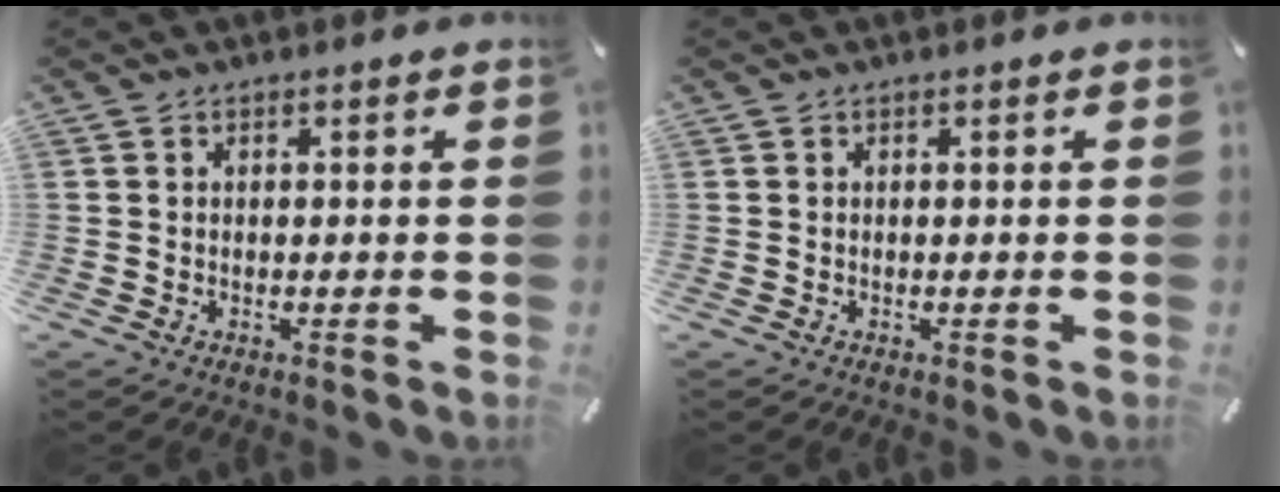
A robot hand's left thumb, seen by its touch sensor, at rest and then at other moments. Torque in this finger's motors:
{"motor_torque": [0.00, 0.00, 0.00, 0.00, 0.00]}